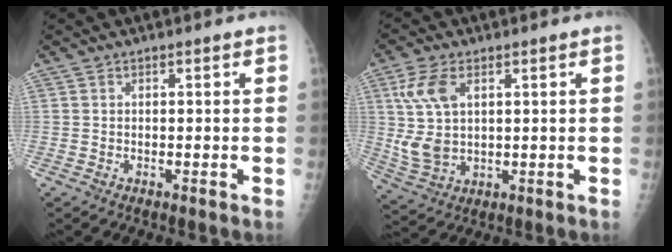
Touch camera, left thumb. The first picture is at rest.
{"total": 9.9, "force": [2.9, 5.7, 7.5], "torque": [-0.155, -0.006, 0.064]}